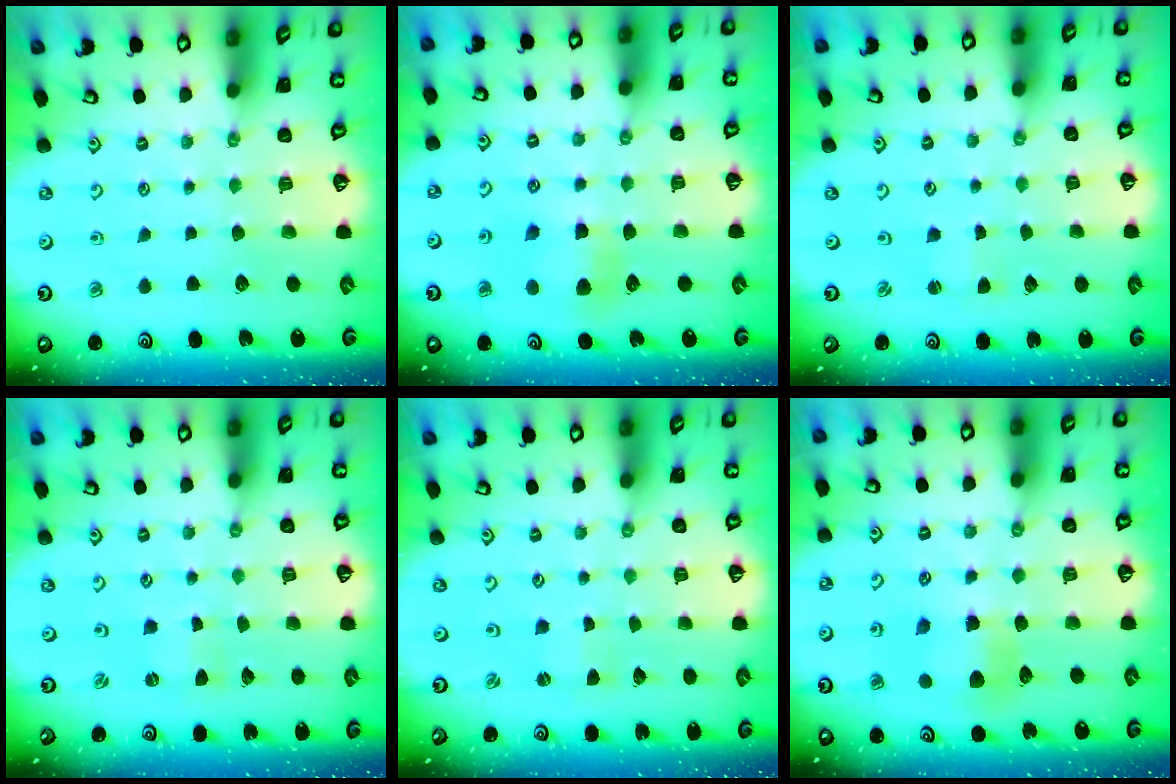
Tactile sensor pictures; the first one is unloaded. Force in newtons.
{"total": 7.1, "press": 7.1, "slide": 0.7}
{"total": 1.8, "press": 1.8, "slide": 0.3}
{"total": 0.0}
{"total": 1.2, "press": 1.2, "slide": 0.2}
{"total": 7.1, "press": 7.1, "slide": 0.5}